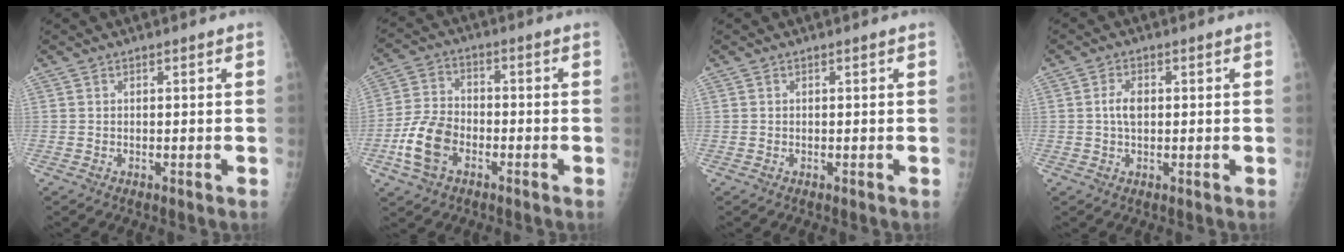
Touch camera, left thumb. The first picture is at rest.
{"total": 9.7, "force": [-3.9, 6.4, 6.2], "torque": [-0.119, 0.020, -0.078]}
{"total": 0.0}
{"total": 3.2, "force": [0.2, 1.8, 2.6], "torque": [-0.049, 0.004, 0.002]}